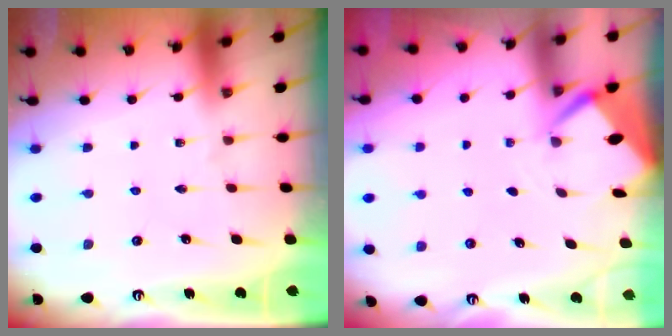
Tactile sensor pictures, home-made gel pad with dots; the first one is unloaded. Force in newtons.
{"total": 2.6, "press": 2.6, "slide": 0.3}